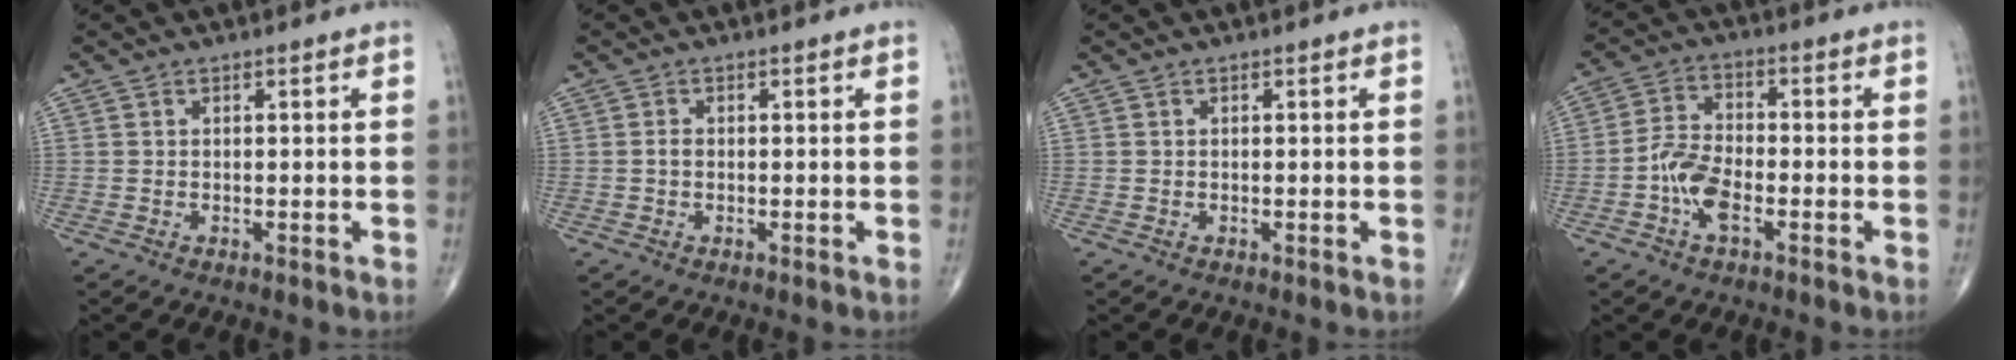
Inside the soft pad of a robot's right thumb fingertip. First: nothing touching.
{"total": 1.0, "force": [-0.2, 0.7, 0.7], "torque": [-0.011, 0.001, -0.004]}
{"total": 0.0}
{"total": 7.2, "force": [-2.8, 3.4, 5.6], "torque": [-0.112, 0.021, -0.059]}